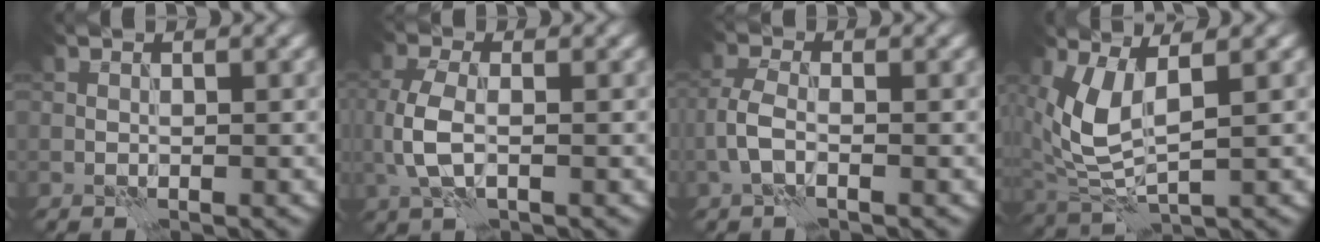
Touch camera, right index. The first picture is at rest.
{"total": 3.7, "force": [-0.1, 2.0, 3.1], "torque": [-0.080, 0.003, -0.003]}
{"total": 2.4, "force": [-0.9, 1.1, 2.0], "torque": [-0.048, 0.006, -0.024]}
{"total": 5.4, "force": [1.4, 2.6, 4.5], "torque": [-0.119, -0.008, 0.036]}